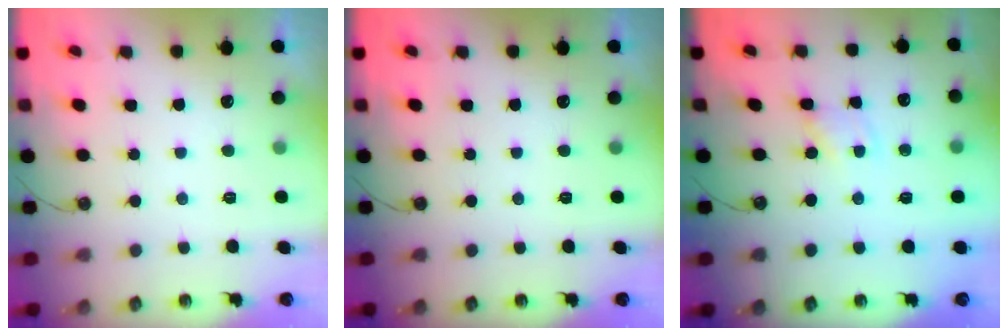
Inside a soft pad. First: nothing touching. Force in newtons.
{"total": 0.0}
{"total": 1.2, "press": 1.2, "slide": 0.1}